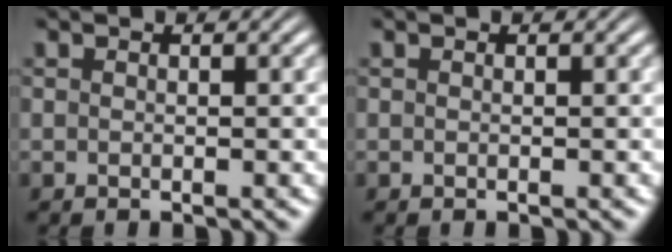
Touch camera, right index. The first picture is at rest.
{"total": 0.0}